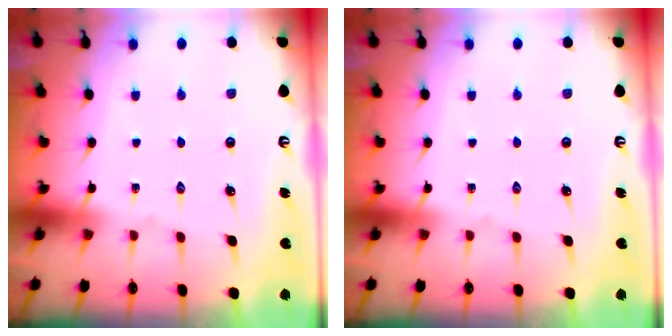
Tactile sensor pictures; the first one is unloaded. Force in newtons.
{"total": 0.0}